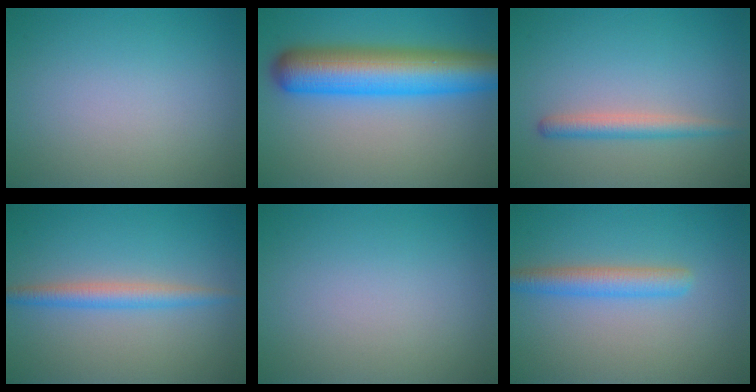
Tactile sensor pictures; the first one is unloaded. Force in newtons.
{"total": 9.5, "press": 9.5, "slide": 0.2}
{"total": 2.2, "press": 2.2, "slide": 0.0}
{"total": 2.5, "press": 2.5, "slide": 0.1}
{"total": 0.0}
{"total": 3.0, "press": 3.0, "slide": 0.1}